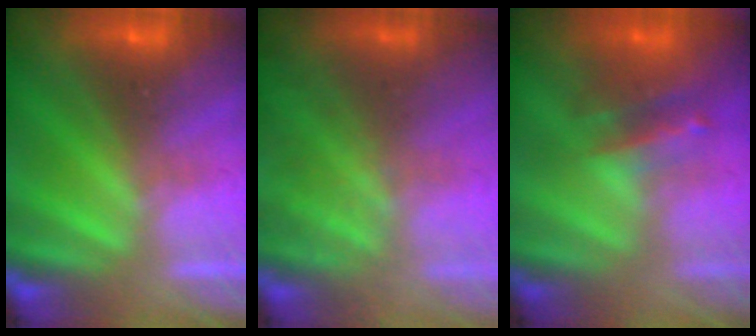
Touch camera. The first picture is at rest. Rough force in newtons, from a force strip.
{"total": 7.3}
{"total": 2.5}